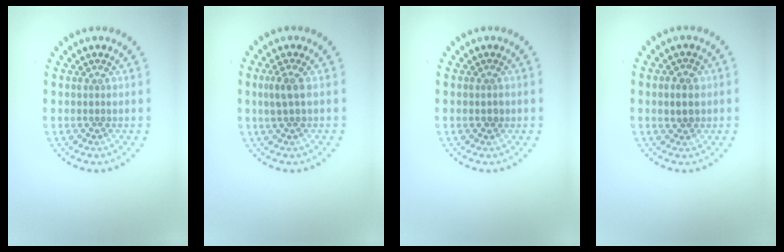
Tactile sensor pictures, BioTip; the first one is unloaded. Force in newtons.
{"total": 1.7, "press": 1.5, "slide": 0.8}
{"total": 0.7, "press": 0.7, "slide": 0.0}
{"total": 2.1, "press": 2.1, "slide": 0.4}